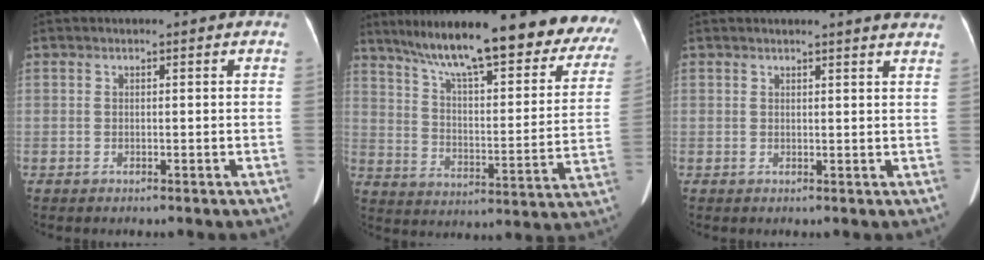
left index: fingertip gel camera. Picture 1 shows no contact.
{"total": 29.6, "force": [24.7, 5.8, 15.4], "torque": [-0.228, -0.043, 0.317]}
{"total": 5.8, "force": [5.5, -0.4, 1.9], "torque": [-0.021, -0.004, 0.036]}